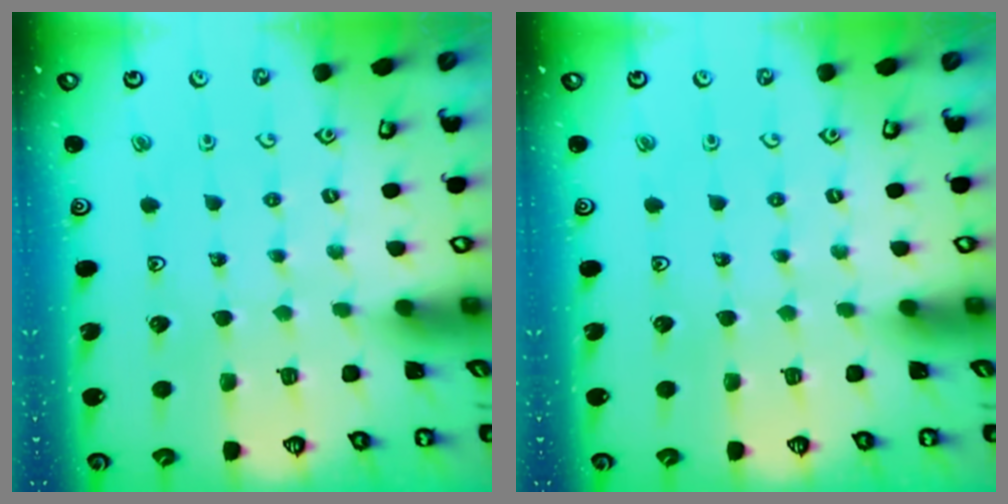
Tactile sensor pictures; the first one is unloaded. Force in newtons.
{"total": 0.0}